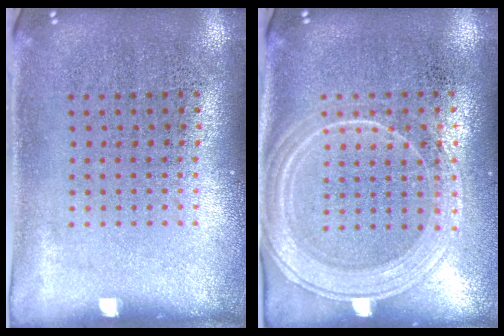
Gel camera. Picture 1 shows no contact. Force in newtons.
{"total": 2.0, "press": 1.9, "slide": 0.7}